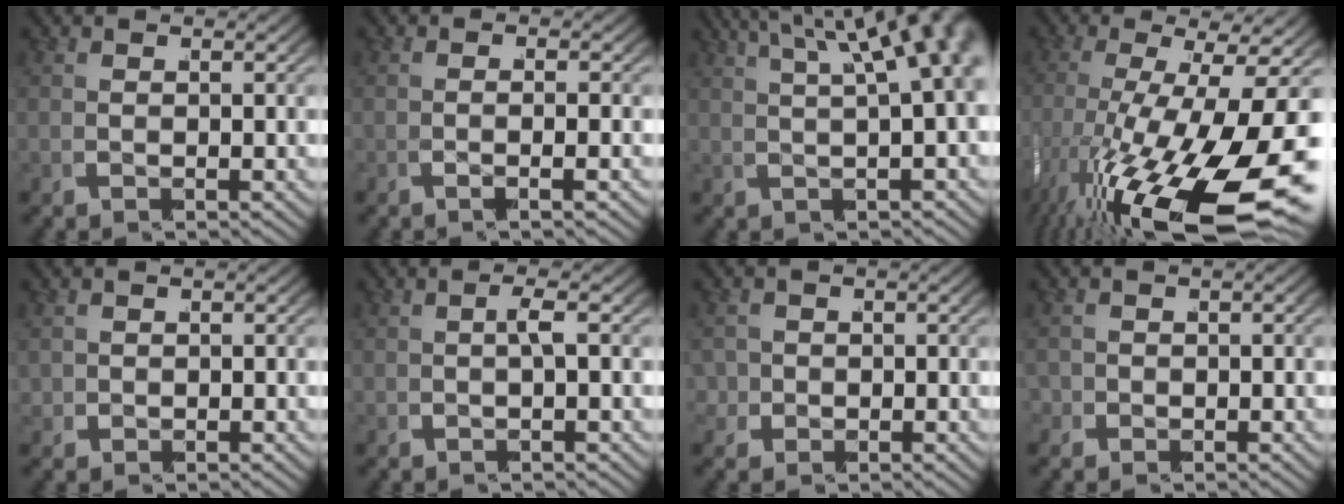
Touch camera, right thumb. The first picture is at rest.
{"total": 1.8, "force": [-1.0, 0.4, 1.4], "torque": [-0.031, 0.000, -0.023]}
{"total": 7.6, "force": [3.0, 3.5, 6.0], "torque": [-0.056, 0.023, 0.035]}
{"total": 17.0, "force": [-5.5, 8.7, 13.5], "torque": [-0.267, -0.058, -0.052]}
{"total": 0.8, "force": [-0.2, 0.7, 0.2], "torque": [-0.002, -0.001, 0.001]}
{"total": 1.5, "force": [-0.3, 0.3, 1.4], "torque": [-0.025, 0.010, -0.007]}
{"total": 2.5, "force": [-1.1, 2.2, 0.7], "torque": [-0.029, -0.016, -0.011]}
{"total": 1.9, "force": [-0.9, 1.5, 0.6], "torque": [-0.010, -0.003, -0.016]}